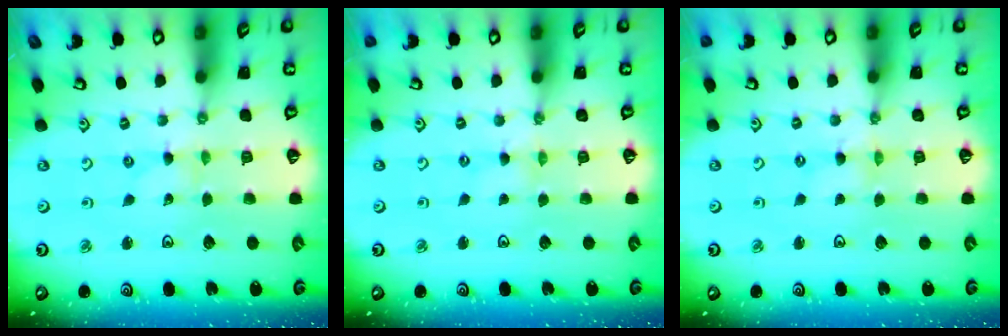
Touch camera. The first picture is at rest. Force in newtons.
{"total": 0.0}
{"total": 0.0}